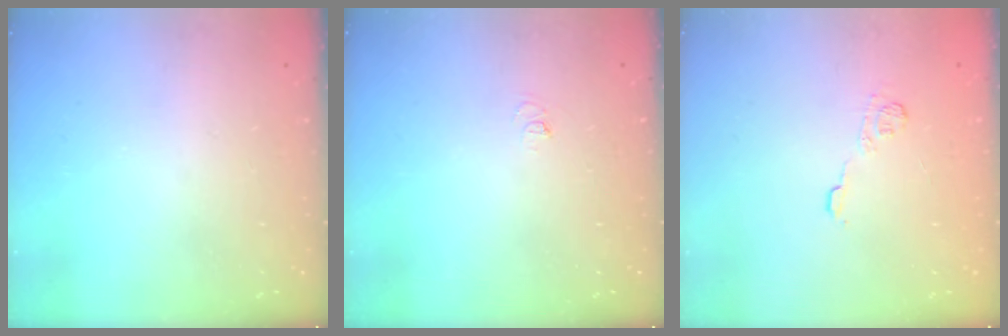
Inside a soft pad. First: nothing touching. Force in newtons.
{"total": 2.8, "press": 2.8, "slide": 0.3}
{"total": 4.6, "press": 4.4, "slide": 1.3}